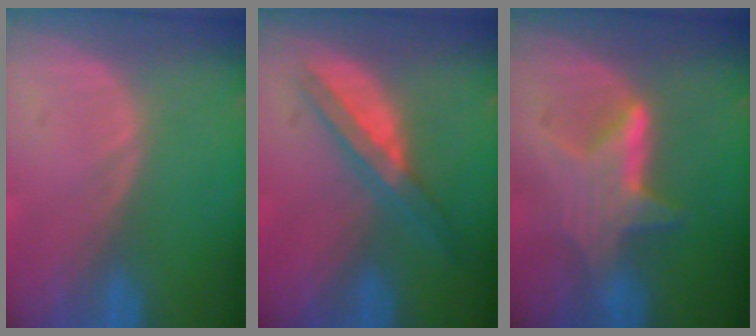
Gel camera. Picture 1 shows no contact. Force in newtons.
{"total": 5.5, "press": 5.2, "slide": 1.8}
{"total": 6.4, "press": 6.0, "slide": 2.2}